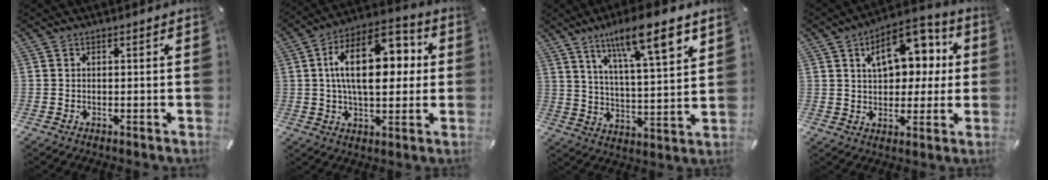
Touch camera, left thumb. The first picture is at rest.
{"total": 18.2, "force": [3.6, 10.2, 14.7], "torque": [-0.245, 0.000, 0.056]}
{"total": 14.9, "force": [10.3, 3.9, 10.1], "torque": [-0.162, -0.054, 0.168]}
{"total": 14.0, "force": [5.3, 8.9, 9.4], "torque": [-0.135, -0.013, 0.092]}